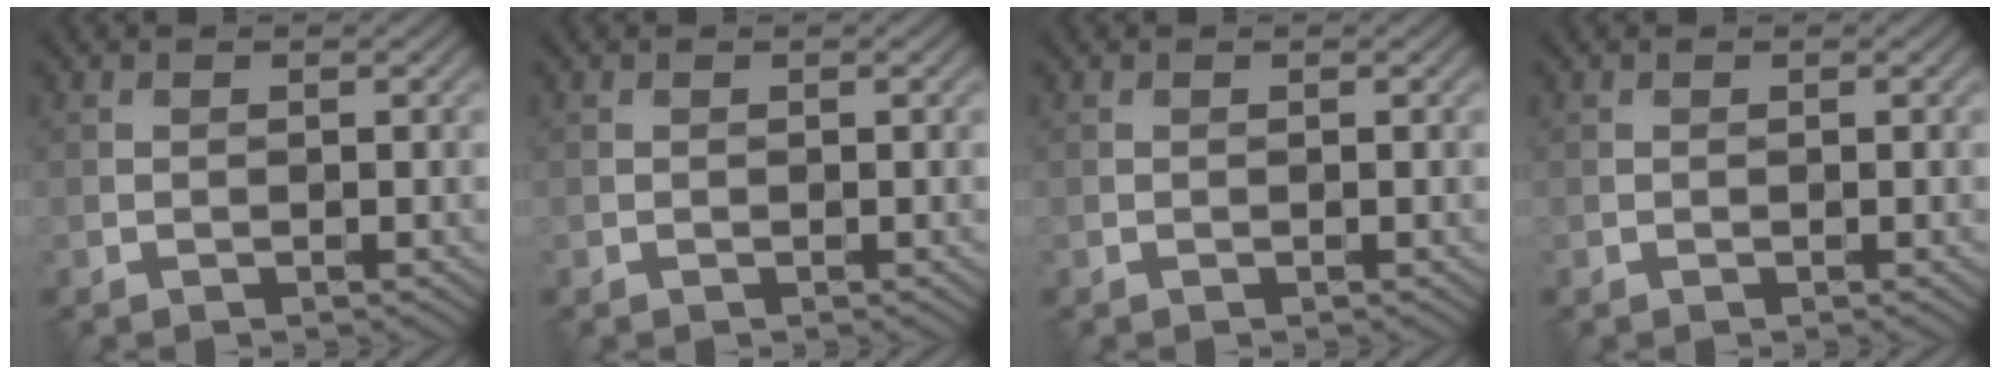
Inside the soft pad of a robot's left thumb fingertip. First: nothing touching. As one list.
[{"total": 0.0}, {"total": 0.0}, {"total": 0.0}]